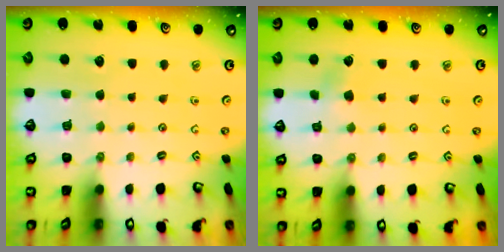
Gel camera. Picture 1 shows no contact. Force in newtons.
{"total": 1.3, "press": 1.3, "slide": 0.2}